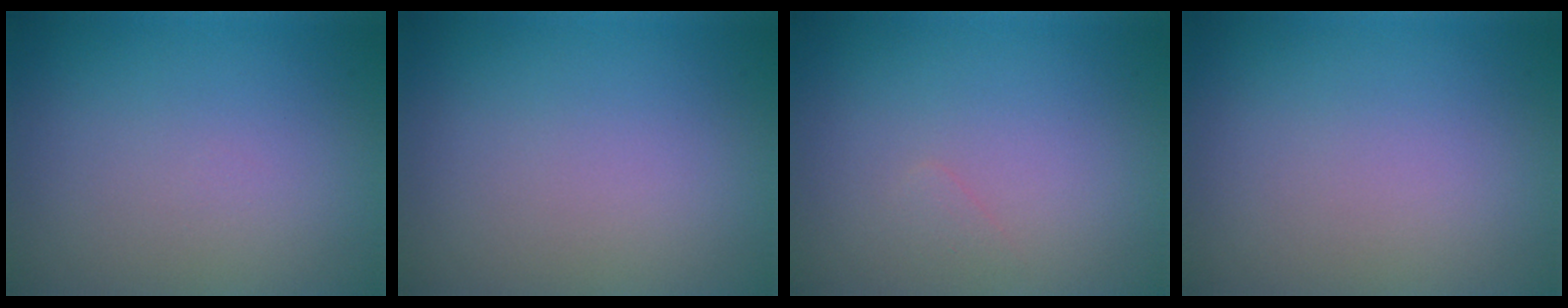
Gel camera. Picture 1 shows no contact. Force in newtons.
{"total": 0.0}
{"total": 0.6, "press": 0.6, "slide": 0.1}
{"total": 0.0}